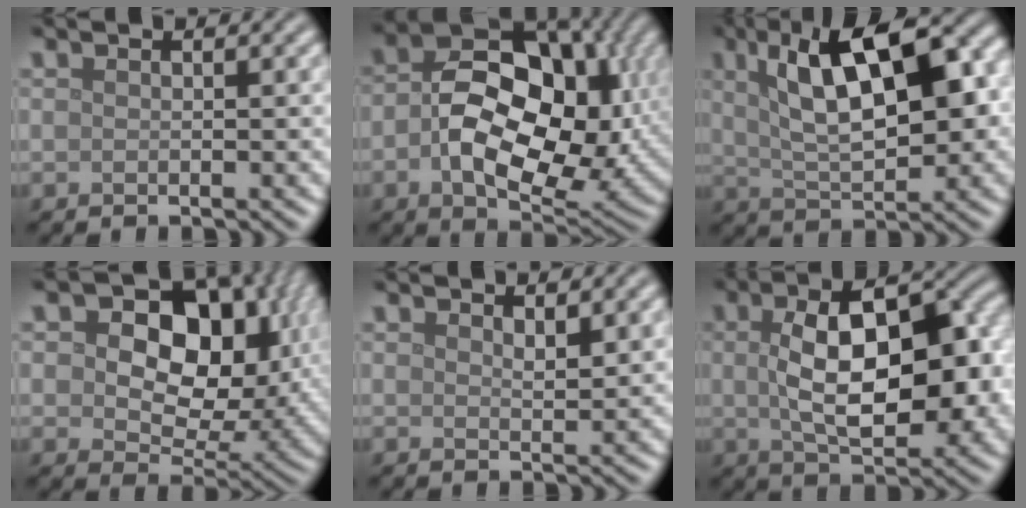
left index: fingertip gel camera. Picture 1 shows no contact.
{"total": 14.0, "force": [-0.1, 8.9, 10.8], "torque": [-0.159, -0.012, 0.008]}
{"total": 11.1, "force": [3.2, 4.5, 9.6], "torque": [-0.147, 0.015, 0.046]}
{"total": 14.0, "force": [3.4, 9.0, 10.2], "torque": [-0.119, 0.006, 0.055]}
{"total": 1.3, "force": [1.0, 0.4, 0.8], "torque": [-0.014, -0.003, 0.018]}
{"total": 10.7, "force": [0.3, 5.2, 9.3], "torque": [-0.137, 0.007, 0.008]}